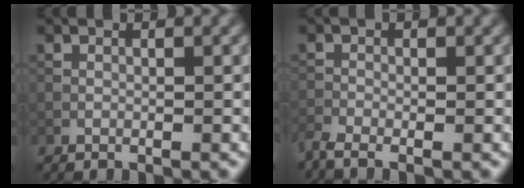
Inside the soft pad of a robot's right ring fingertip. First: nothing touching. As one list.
[{"total": 1.9, "force": [-1.6, 0.4, 1.0], "torque": [-0.027, -0.013, -0.043]}]